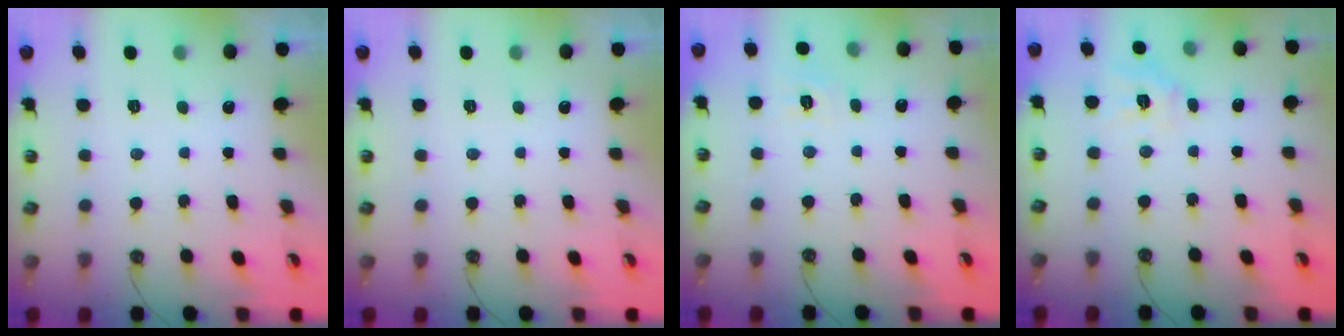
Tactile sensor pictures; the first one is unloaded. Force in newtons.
{"total": 0.0}
{"total": 5.8, "press": 5.7, "slide": 0.6}
{"total": 9.9, "press": 9.9, "slide": 0.7}